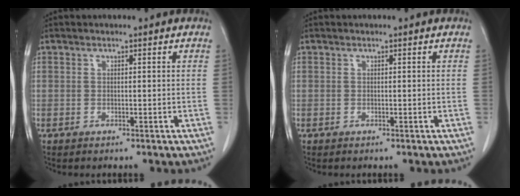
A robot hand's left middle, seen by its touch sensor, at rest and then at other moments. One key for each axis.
{"total": 0.0}